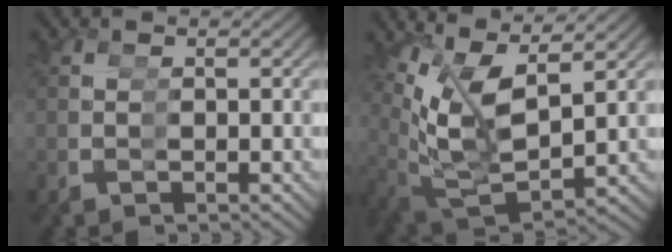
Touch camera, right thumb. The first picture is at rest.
{"total": 10.5, "force": [1.5, 7.1, 7.6], "torque": [-0.173, -0.042, 0.042]}